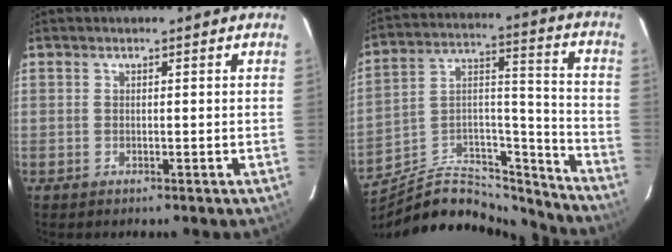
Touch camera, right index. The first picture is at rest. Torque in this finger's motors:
{"motor_torque": [0.09, -0.72, -0.61, -0.21]}